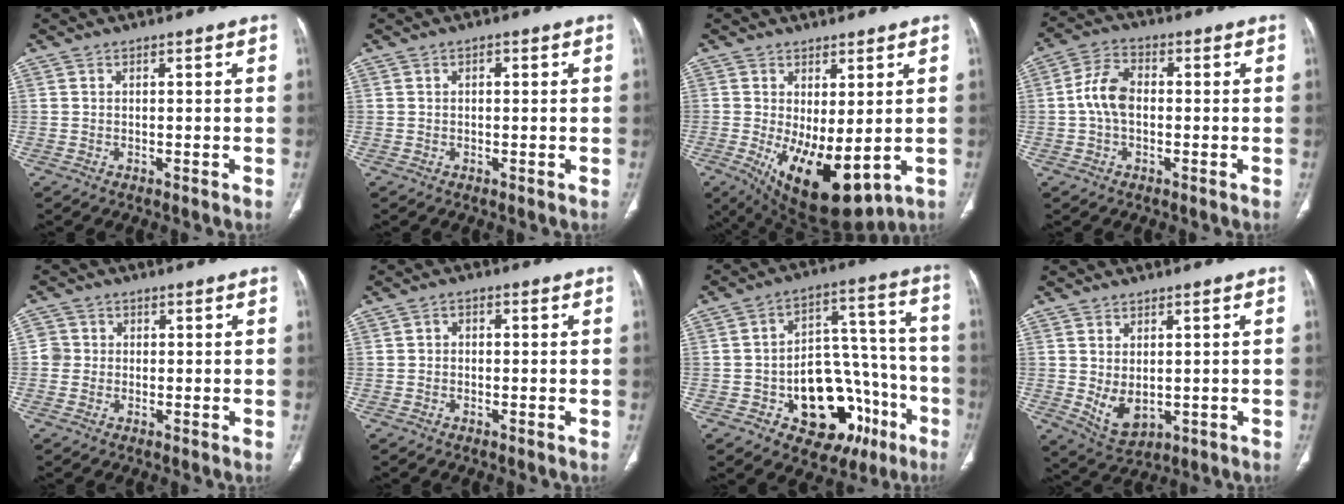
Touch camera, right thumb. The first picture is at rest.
{"total": 1.1, "force": [0.4, 0.6, 0.9], "torque": [-0.014, 0.004, 0.006]}
{"total": 13.7, "force": [-2.2, 6.0, 12.1], "torque": [-0.193, -0.024, -0.008]}
{"total": 7.0, "force": [-0.3, 4.4, 5.3], "torque": [-0.105, 0.019, -0.013]}
{"total": 2.7, "force": [-0.1, 2.7, 0.3], "torque": [0.017, 0.009, -0.005]}
{"total": 1.5, "force": [-0.1, 1.2, 0.9], "torque": [-0.005, 0.007, -0.006]}
{"total": 21.6, "force": [-8.6, 13.4, 14.5], "torque": [-0.150, 0.077, -0.108]}
{"total": 6.0, "force": [-0.3, 3.8, 4.7], "torque": [-0.076, -0.010, 0.017]}